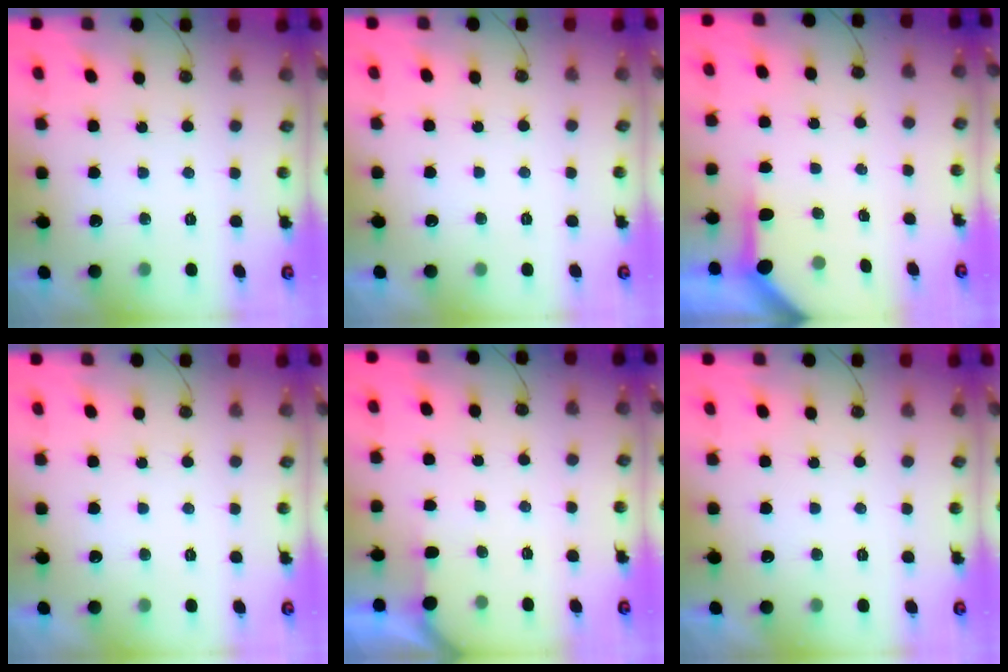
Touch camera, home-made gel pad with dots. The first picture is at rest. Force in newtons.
{"total": 0.0}
{"total": 3.9, "press": 3.9, "slide": 0.3}
{"total": 0.0}
{"total": 1.9, "press": 1.9, "slide": 0.2}
{"total": 0.0}